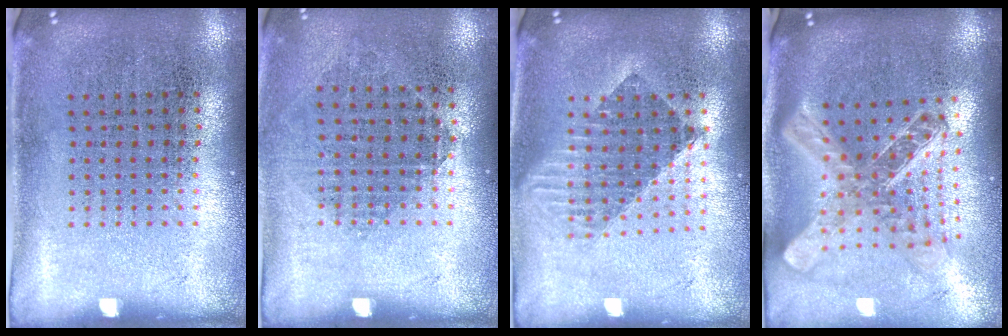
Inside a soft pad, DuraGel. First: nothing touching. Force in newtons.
{"total": 0.9, "press": 0.8, "slide": 0.4}
{"total": 1.5, "press": 1.3, "slide": 0.8}
{"total": 2.6, "press": 2.0, "slide": 1.6}